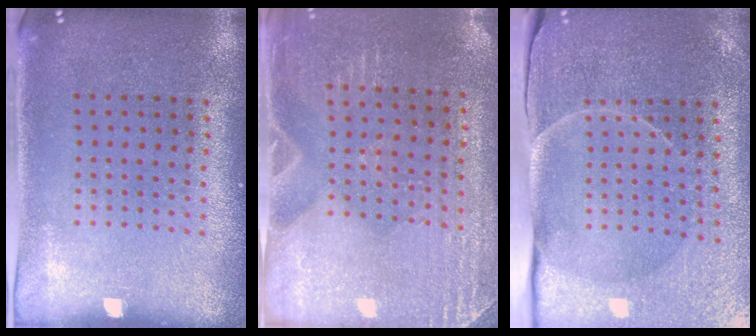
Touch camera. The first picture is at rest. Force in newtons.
{"total": 2.9, "press": 2.8, "slide": 0.8}
{"total": 3.6, "press": 3.6, "slide": 0.6}